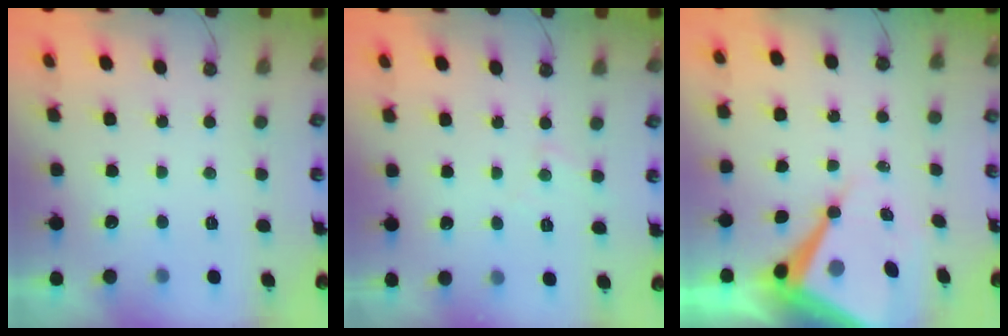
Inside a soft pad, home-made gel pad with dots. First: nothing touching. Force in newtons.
{"total": 4.4, "press": 4.3, "slide": 0.7}
{"total": 15.8, "press": 15.8, "slide": 1.3}